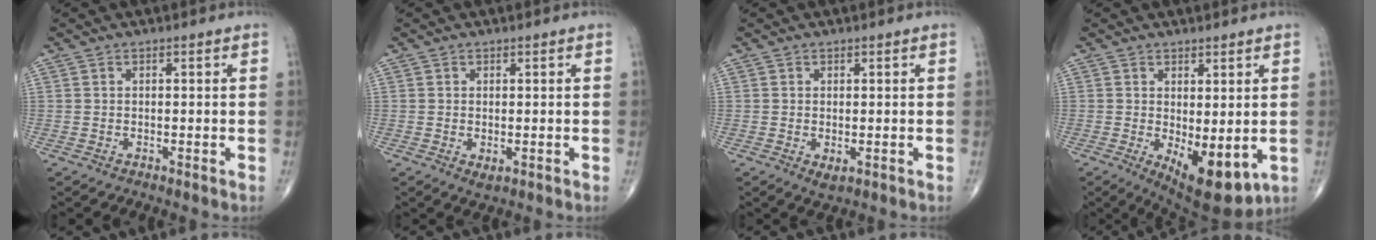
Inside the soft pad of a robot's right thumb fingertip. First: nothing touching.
{"total": 1.5, "force": [-0.3, 0.8, 1.2], "torque": [-0.018, -0.002, -0.001]}
{"total": 1.7, "force": [-0.3, 0.9, 1.4], "torque": [-0.021, -0.004, -0.001]}
{"total": 10.2, "force": [-1.9, 4.4, 8.9], "torque": [-0.118, -0.022, -0.011]}